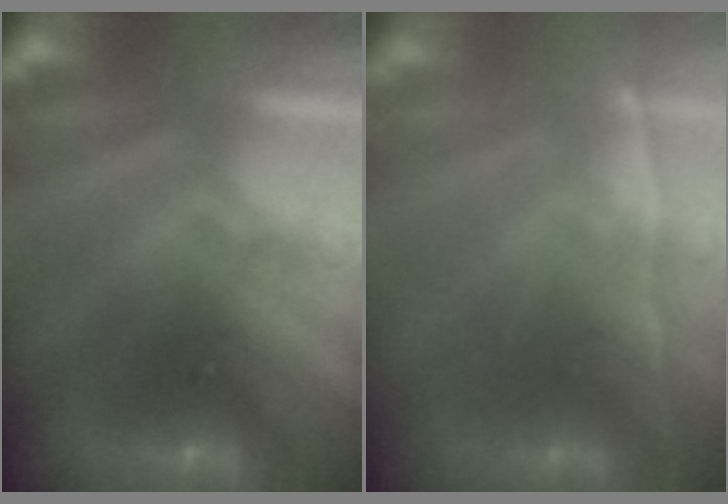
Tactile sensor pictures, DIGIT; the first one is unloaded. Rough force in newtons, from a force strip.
{"total": 1.8}